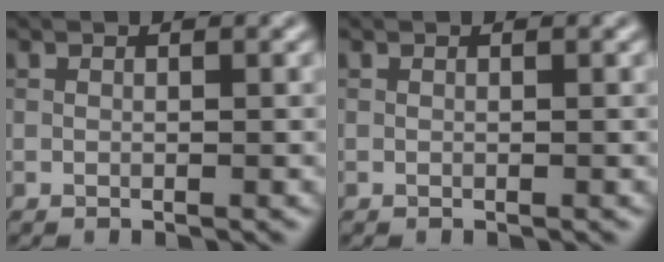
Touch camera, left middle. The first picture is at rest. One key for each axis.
{"total": 0.0}